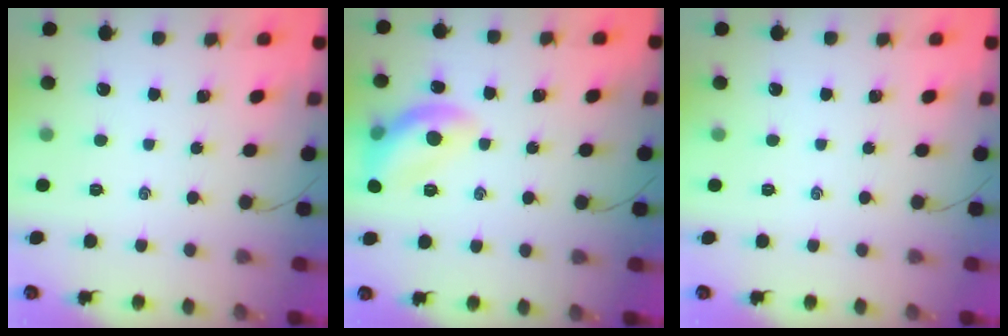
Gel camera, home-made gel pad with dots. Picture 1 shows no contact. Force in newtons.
{"total": 11.1, "press": 11.1, "slide": 0.5}
{"total": 0.0}